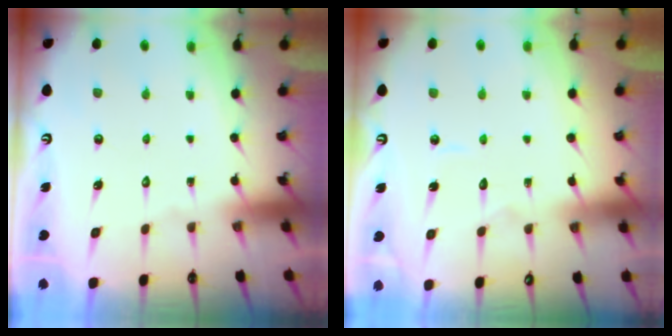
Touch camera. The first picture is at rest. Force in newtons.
{"total": 2.9, "press": 2.9, "slide": 0.2}